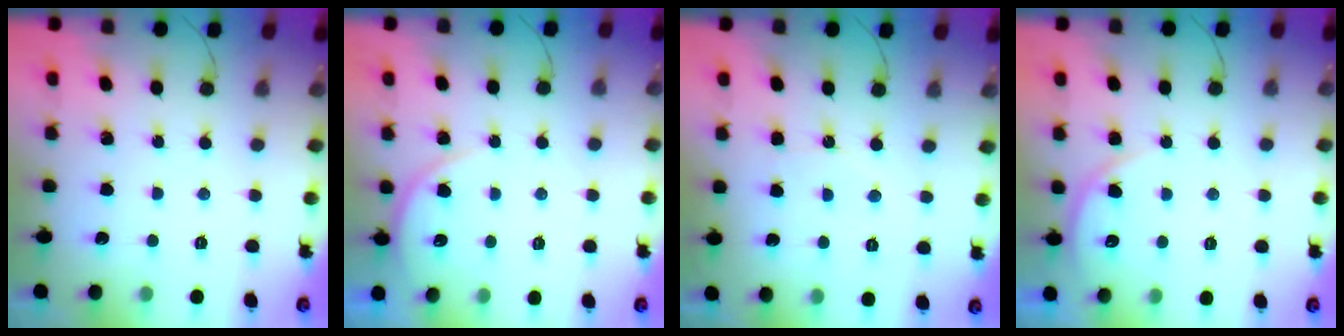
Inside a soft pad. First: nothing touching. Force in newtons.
{"total": 5.6, "press": 5.6, "slide": 0.4}
{"total": 7.8, "press": 7.7, "slide": 0.7}
{"total": 5.9, "press": 5.9, "slide": 0.4}